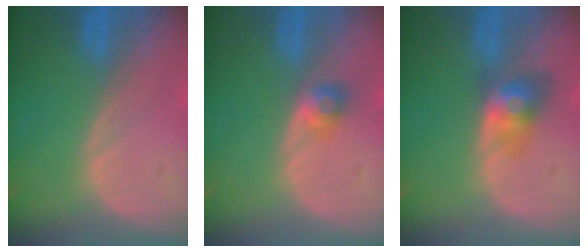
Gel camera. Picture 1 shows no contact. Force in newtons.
{"total": 2.5, "press": 2.2, "slide": 1.2}
{"total": 4.0, "press": 4.0, "slide": 0.3}